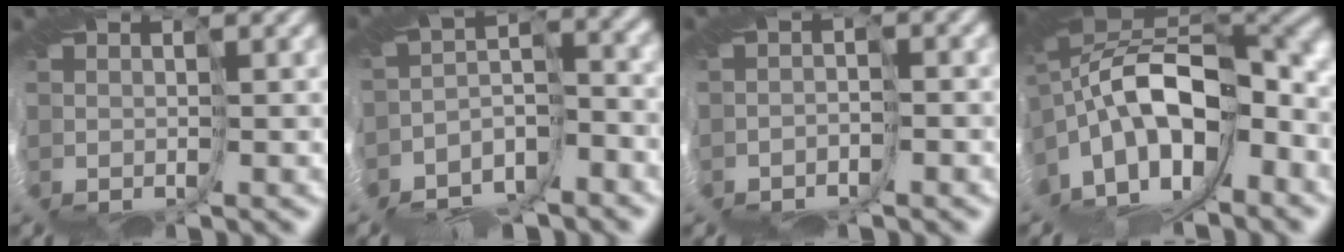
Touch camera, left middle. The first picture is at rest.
{"total": 7.0, "force": [-5.8, 2.0, 3.3], "torque": [-0.060, -0.003, -0.106]}
{"total": 1.9, "force": [-1.8, 0.1, 0.6], "torque": [-0.014, -0.003, -0.038]}
{"total": 13.7, "force": [-3.6, 6.1, 11.7], "torque": [-0.212, 0.017, -0.067]}